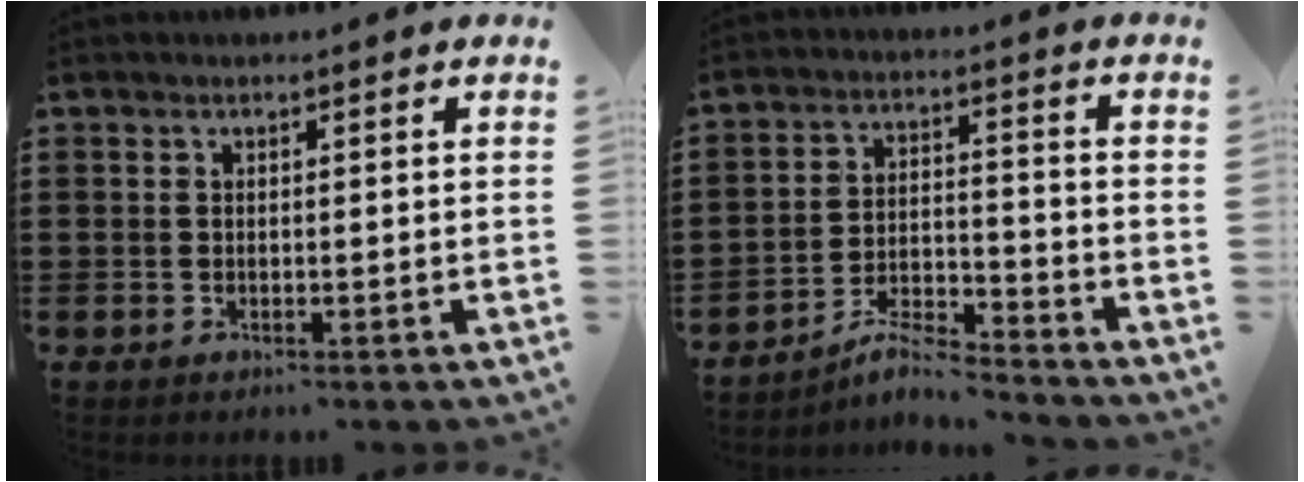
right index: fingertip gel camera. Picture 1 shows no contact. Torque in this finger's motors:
{"motor_torque": [0.40, -0.60, 0.06, -0.01]}